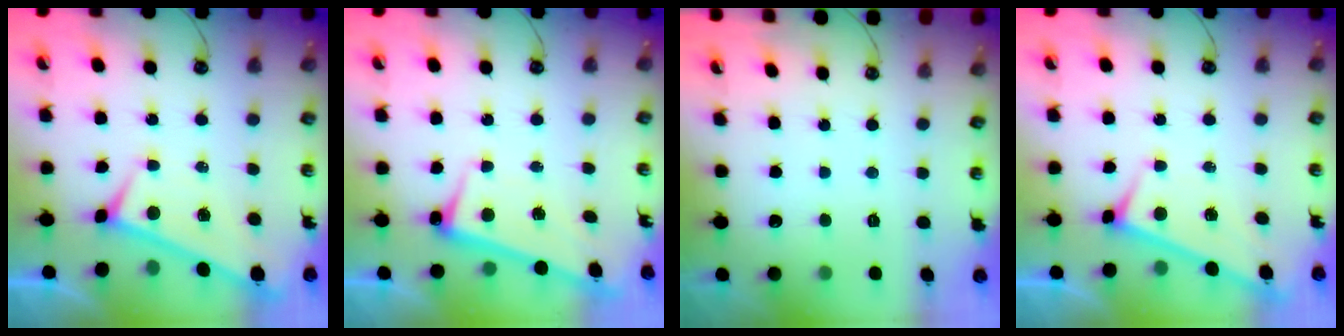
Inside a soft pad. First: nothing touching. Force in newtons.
{"total": 2.5, "press": 2.4, "slide": 0.9}
{"total": 0.0}
{"total": 3.0, "press": 2.9, "slide": 0.3}